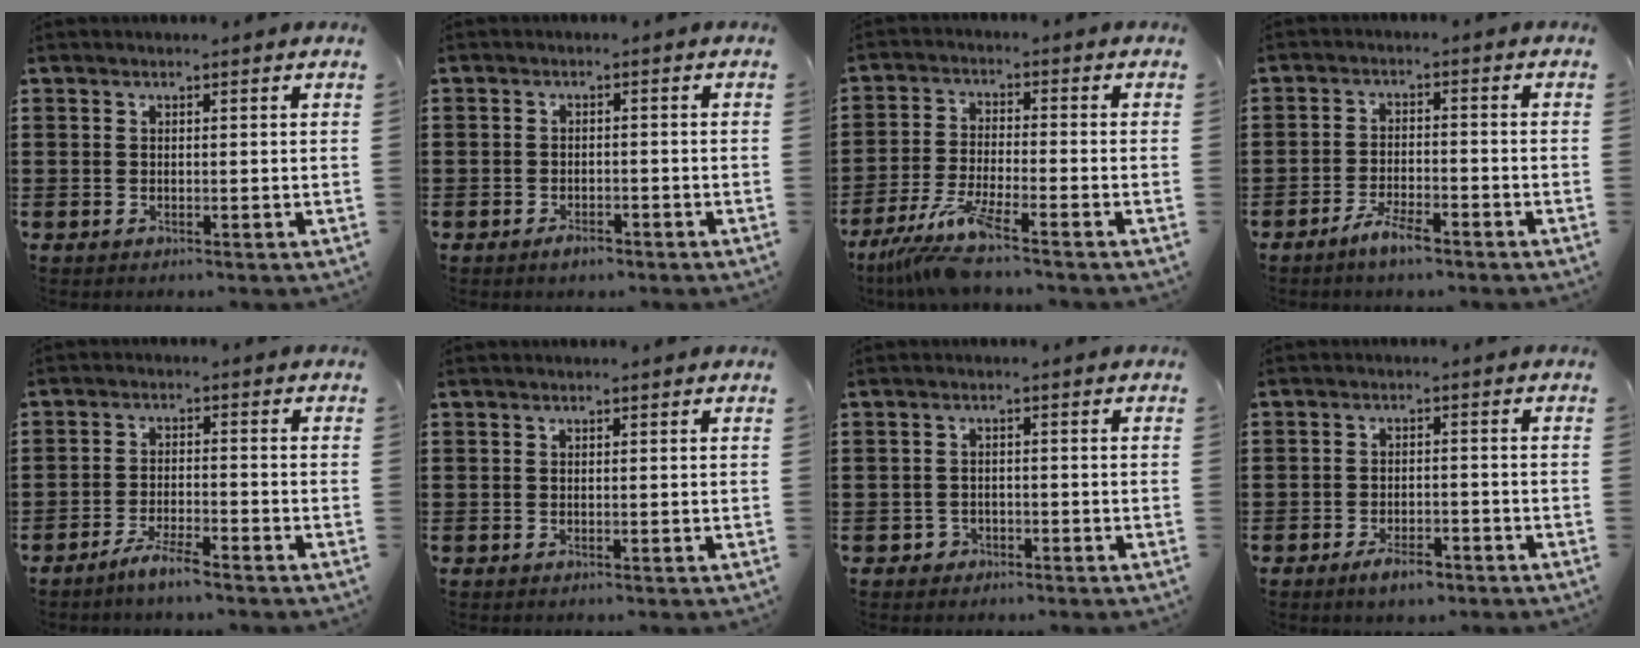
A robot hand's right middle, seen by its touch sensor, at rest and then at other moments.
{"total": 2.1, "force": [-1.8, 1.0, 0.5], "torque": [-0.011, 0.002, -0.035]}
{"total": 7.5, "force": [-5.8, 0.1, 4.7], "torque": [-0.115, -0.025, -0.115]}
{"total": 4.2, "force": [-3.4, 0.9, 2.4], "torque": [-0.052, 0.003, -0.066]}
{"total": 4.0, "force": [-3.5, 0.3, 1.9], "torque": [-0.039, 0.001, -0.067]}
{"total": 0.0}
{"total": 1.8, "force": [-1.5, 1.0, 0.0], "torque": [-0.006, 0.002, -0.035]}
{"total": 3.6, "force": [-2.9, 1.4, 1.5], "torque": [-0.023, 0.010, -0.055]}